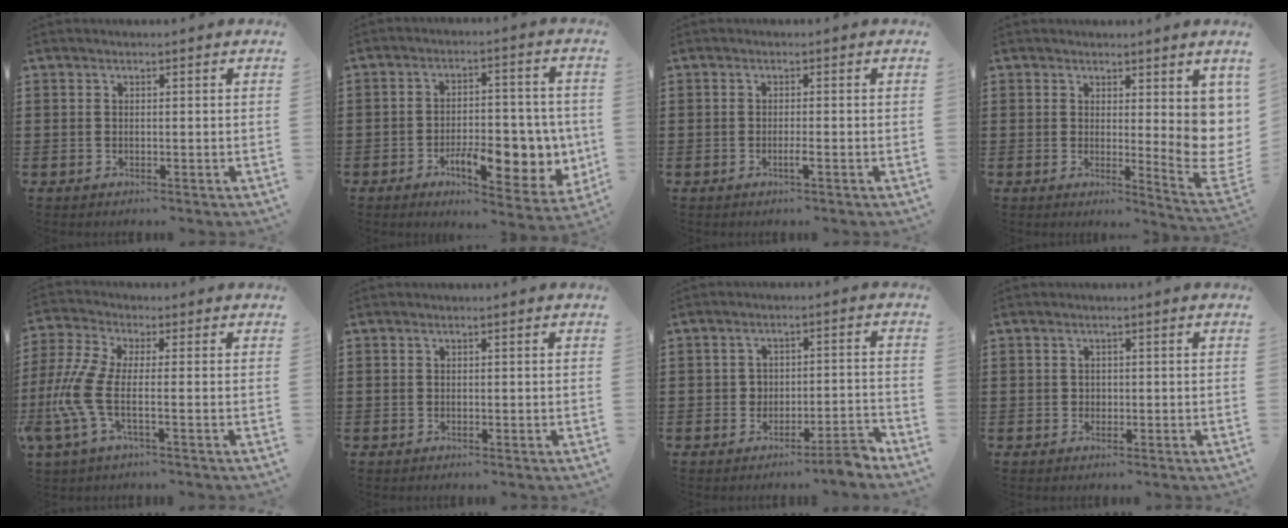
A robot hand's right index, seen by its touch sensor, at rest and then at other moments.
{"total": 10.7, "force": [-3.2, 5.3, 8.7], "torque": [-0.119, 0.003, -0.046]}
{"total": 1.5, "force": [-0.8, 0.0, 1.3], "torque": [-0.023, -0.004, -0.014]}
{"total": 5.6, "force": [2.5, 2.6, 4.3], "torque": [-0.048, -0.028, 0.045]}
{"total": 7.7, "force": [-1.7, 2.7, 7.0], "torque": [-0.195, -0.023, -0.043]}
{"total": 0.0}
{"total": 3.8, "force": [-3.4, 0.9, 1.4], "torque": [-0.023, 0.009, -0.069]}
{"total": 0.7, "force": [0.1, 0.6, 0.2], "torque": [-0.005, 0.003, 0.002]}